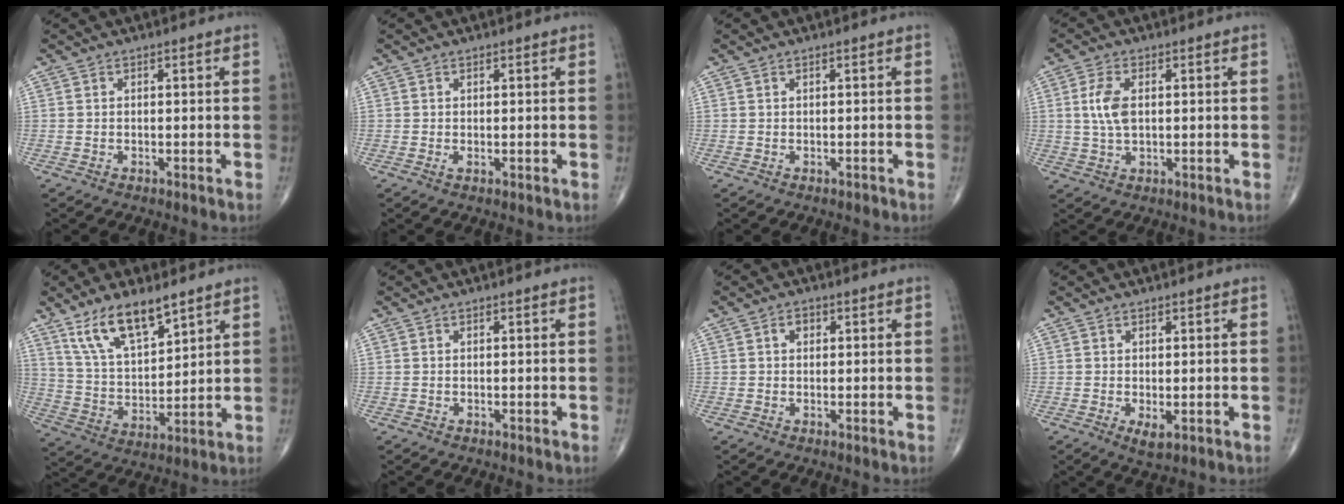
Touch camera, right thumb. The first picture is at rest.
{"total": 0.5, "force": [0.1, 0.2, 0.5], "torque": [-0.009, -0.003, 0.001]}
{"total": 0.0}
{"total": 5.6, "force": [0.9, 3.0, 4.7], "torque": [-0.103, 0.000, 0.016]}
{"total": 12.9, "force": [8.6, 4.9, 8.3], "torque": [-0.137, -0.041, 0.172]}
{"total": 0.0}
{"total": 1.9, "force": [0.6, 1.5, 1.0], "torque": [-0.009, 0.002, 0.006]}
{"total": 2.4, "force": [-0.4, 1.1, 2.1], "torque": [-0.034, -0.007, -0.001]}